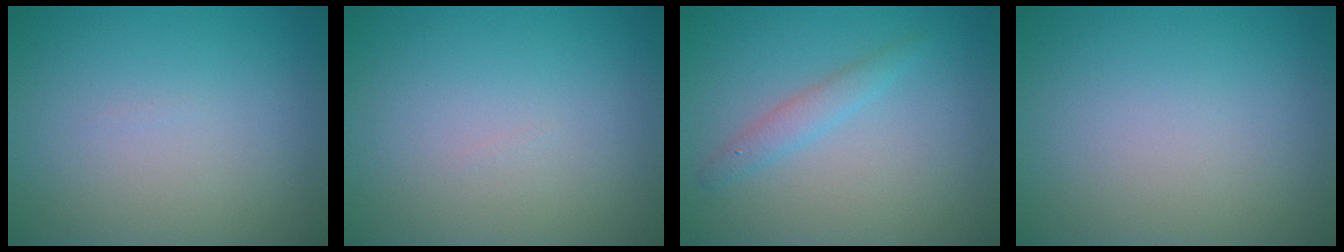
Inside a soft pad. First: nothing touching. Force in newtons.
{"total": 0.0}
{"total": 1.6, "press": 1.6, "slide": 0.1}
{"total": 0.0}